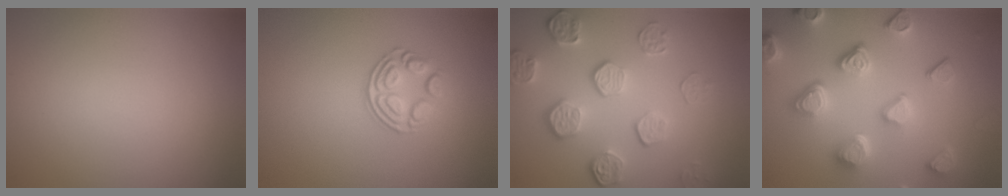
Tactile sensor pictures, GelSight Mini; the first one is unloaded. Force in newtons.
{"total": 3.2, "press": 2.4, "slide": 2.2}
{"total": 5.3, "press": 3.8, "slide": 3.8}
{"total": 6.7, "press": 5.4, "slide": 4.1}